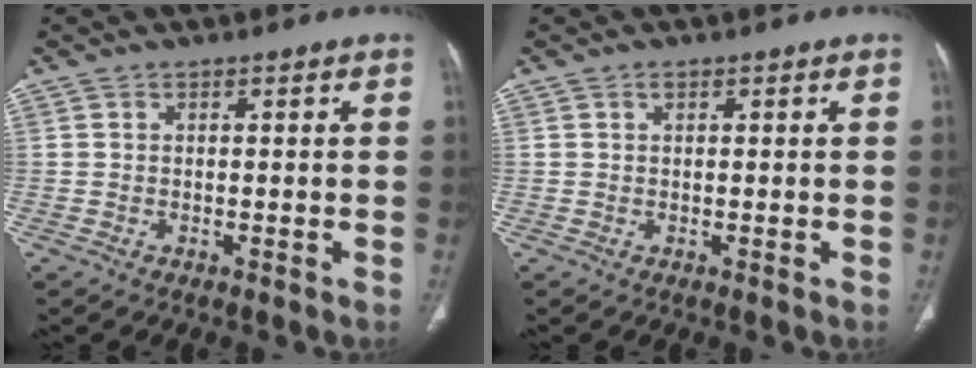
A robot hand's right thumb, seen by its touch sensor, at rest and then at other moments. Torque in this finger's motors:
{"motor_torque": [0.22, 0.07, 0.08, -0.16, 0.04]}